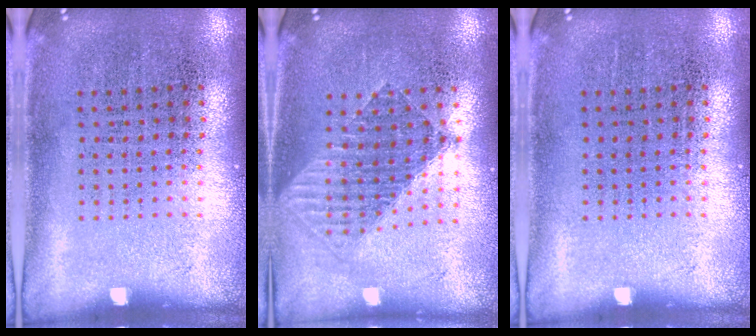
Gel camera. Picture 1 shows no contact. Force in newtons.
{"total": 1.5, "press": 1.3, "slide": 0.7}
{"total": 0.0}